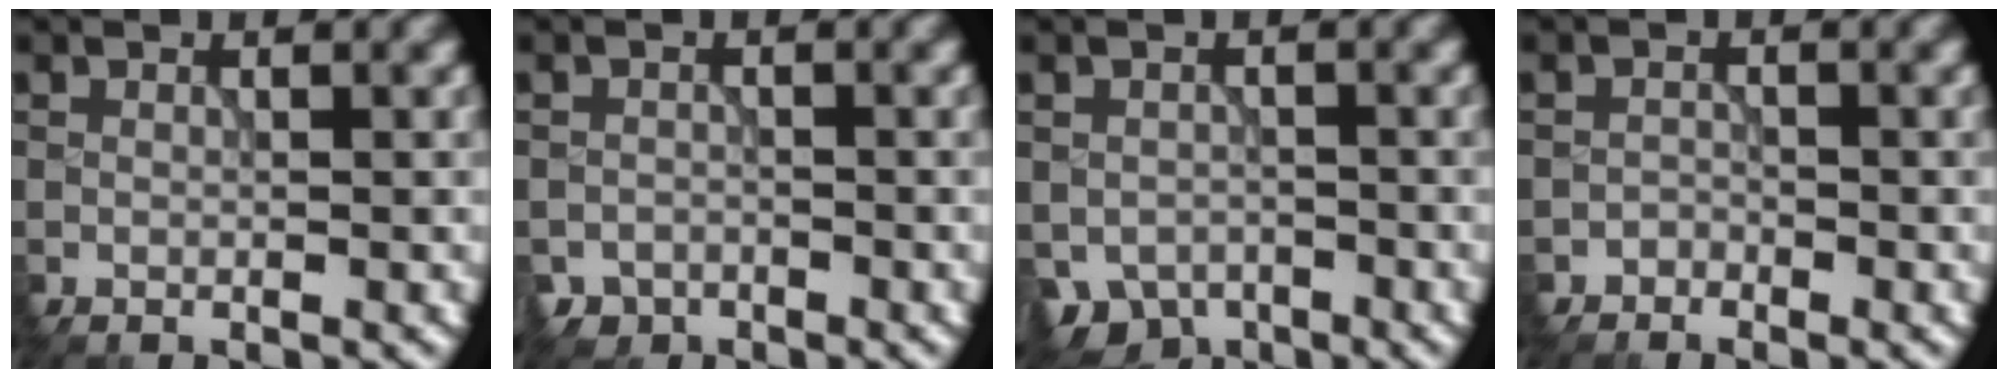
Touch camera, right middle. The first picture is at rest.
{"total": 1.9, "force": [-1.5, 0.9, -0.8], "torque": [0.020, -0.007, -0.031]}
{"total": 3.8, "force": [-1.9, 3.0, 1.3], "torque": [-0.025, -0.020, -0.024]}
{"total": 1.6, "force": [-1.4, 0.4, -0.8], "torque": [0.019, 0.000, -0.033]}